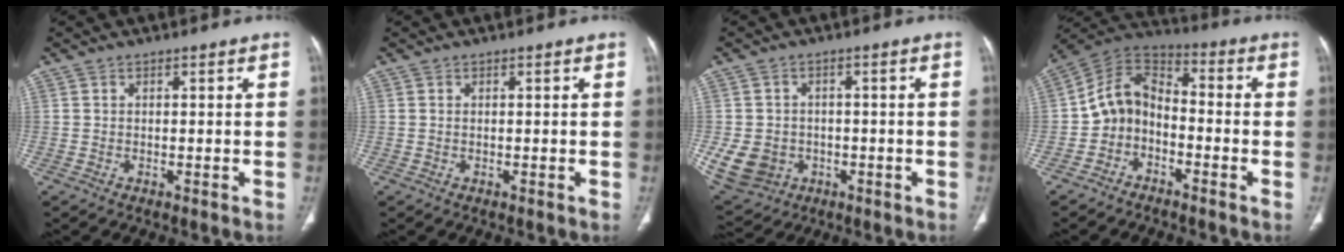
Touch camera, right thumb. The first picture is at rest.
{"total": 0.0}
{"total": 10.0, "force": [-2.4, 8.5, 4.6], "torque": [-0.091, 0.010, -0.024]}
{"total": 9.5, "force": [-3.3, 7.2, 5.2], "torque": [-0.078, 0.065, -0.079]}